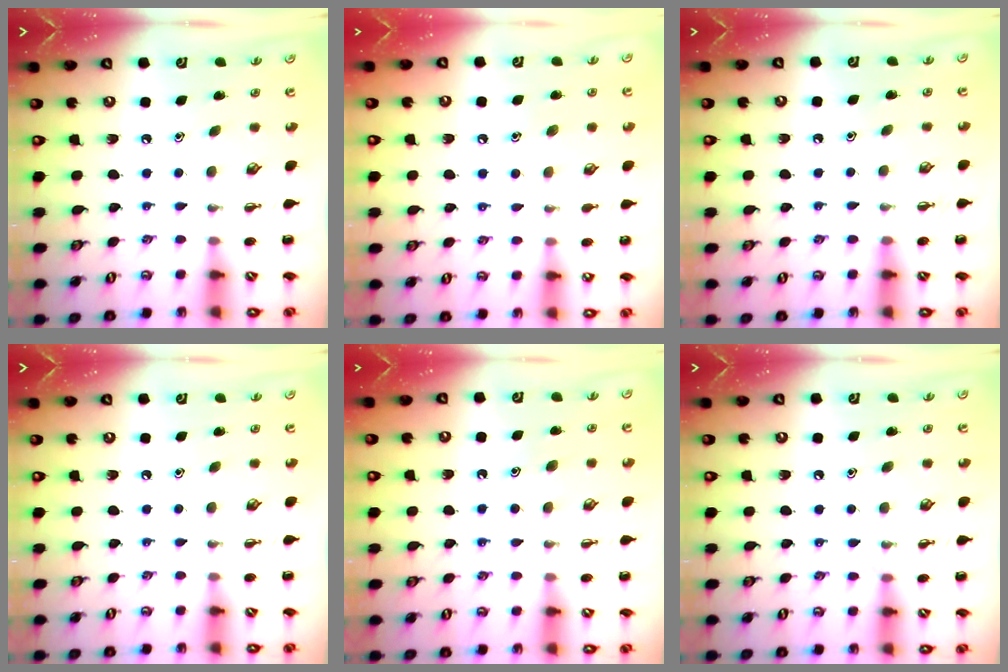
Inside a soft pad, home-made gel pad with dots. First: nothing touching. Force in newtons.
{"total": 7.7, "press": 7.4, "slide": 1.8}
{"total": 6.0, "press": 5.6, "slide": 2.2}
{"total": 0.0}
{"total": 7.2, "press": 7.2, "slide": 1.1}
{"total": 5.4, "press": 5.1, "slide": 1.6}